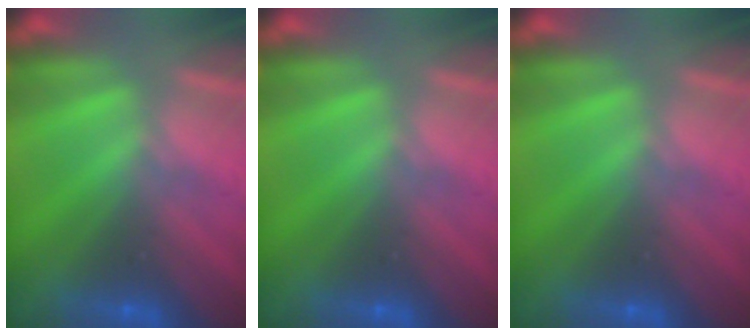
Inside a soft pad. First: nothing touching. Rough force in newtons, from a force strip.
{"total": 0.0}
{"total": 0.0}